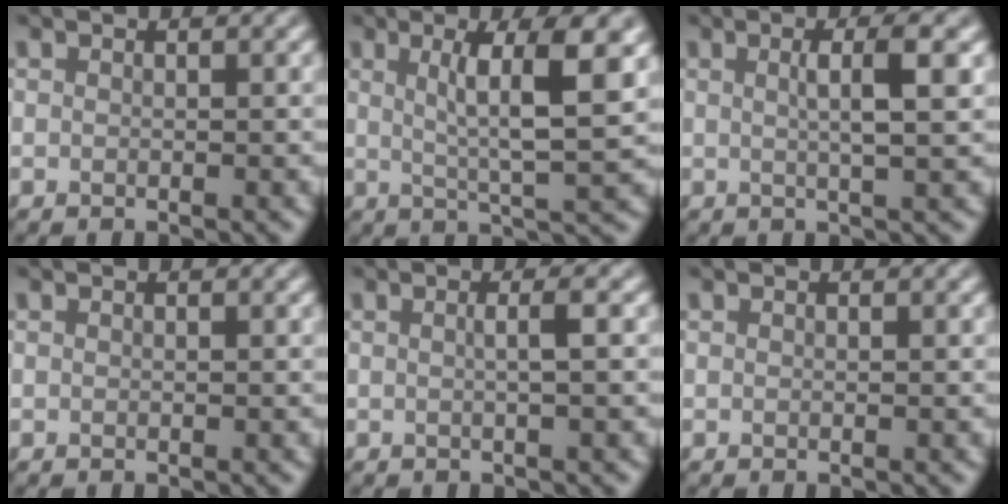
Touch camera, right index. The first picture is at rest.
{"total": 5.2, "force": [1.7, 0.1, 4.9], "torque": [-0.077, 0.003, 0.026]}
{"total": 2.9, "force": [1.0, -0.4, 2.7], "torque": [-0.041, 0.005, 0.016]}
{"total": 0.0}
{"total": 1.5, "force": [0.0, -0.1, 1.5], "torque": [-0.023, 0.005, -0.003]}
{"total": 0.0}